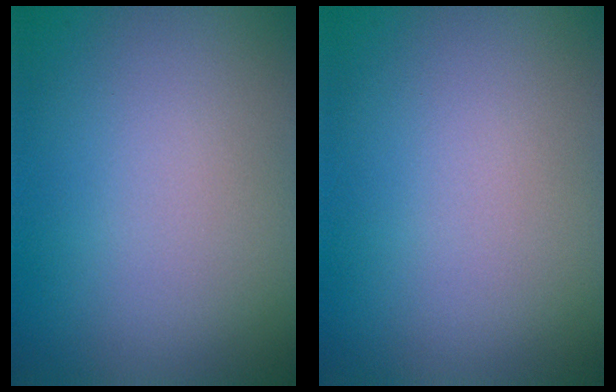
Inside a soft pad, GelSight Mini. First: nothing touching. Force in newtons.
{"total": 0.0}